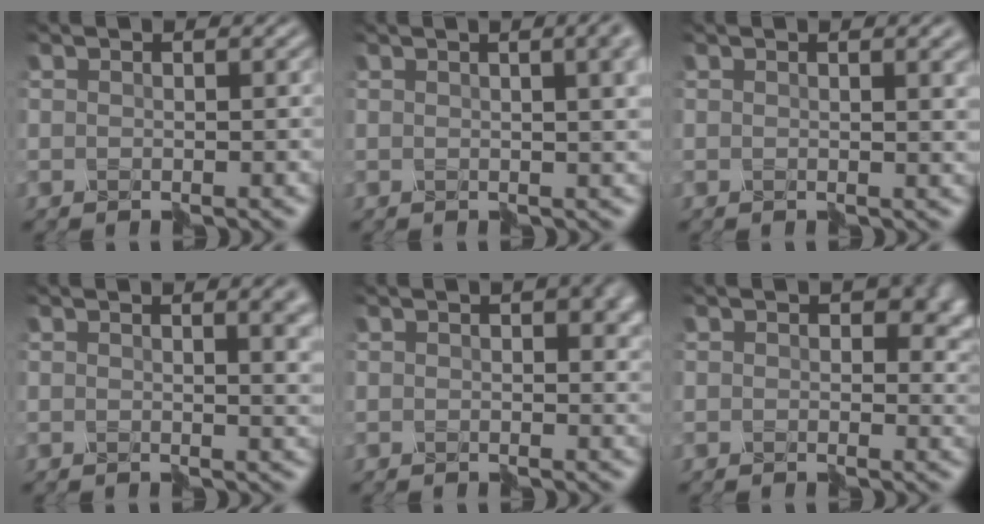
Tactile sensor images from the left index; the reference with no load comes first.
{"total": 9.7, "force": [2.8, 5.2, 7.7], "torque": [-0.050, 0.034, 0.021]}
{"total": 3.8, "force": [1.6, 1.5, 3.1], "torque": [-0.018, 0.005, 0.022]}
{"total": 6.2, "force": [2.2, 3.0, 5.0], "torque": [-0.017, 0.009, 0.029]}
{"total": 4.8, "force": [1.3, 2.6, 3.8], "torque": [-0.026, 0.010, 0.016]}
{"total": 5.8, "force": [1.2, 4.0, 4.0], "torque": [-0.033, 0.002, 0.016]}